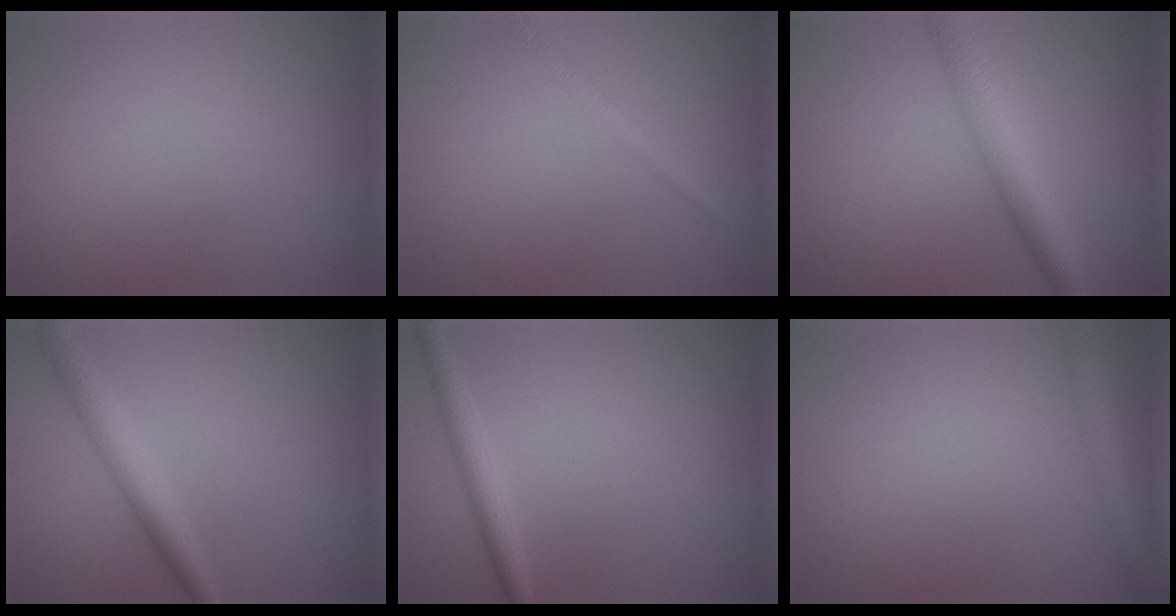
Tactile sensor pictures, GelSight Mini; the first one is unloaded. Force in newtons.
{"total": 1.4, "press": 1.4, "slide": 0.1}
{"total": 5.6, "press": 5.6, "slide": 0.1}
{"total": 3.6, "press": 3.6, "slide": 0.1}
{"total": 2.3, "press": 2.3, "slide": 0.1}
{"total": 2.8, "press": 2.8, "slide": 0.2}